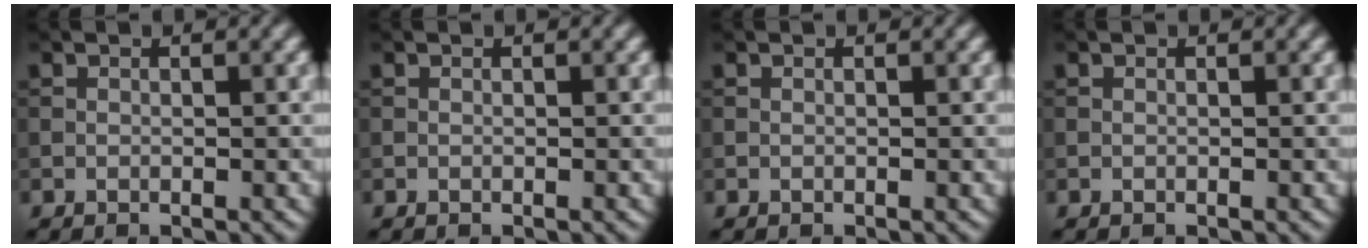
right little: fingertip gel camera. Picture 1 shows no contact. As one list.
[{"total": 0.0}, {"total": 0.0}, {"total": 0.0}]